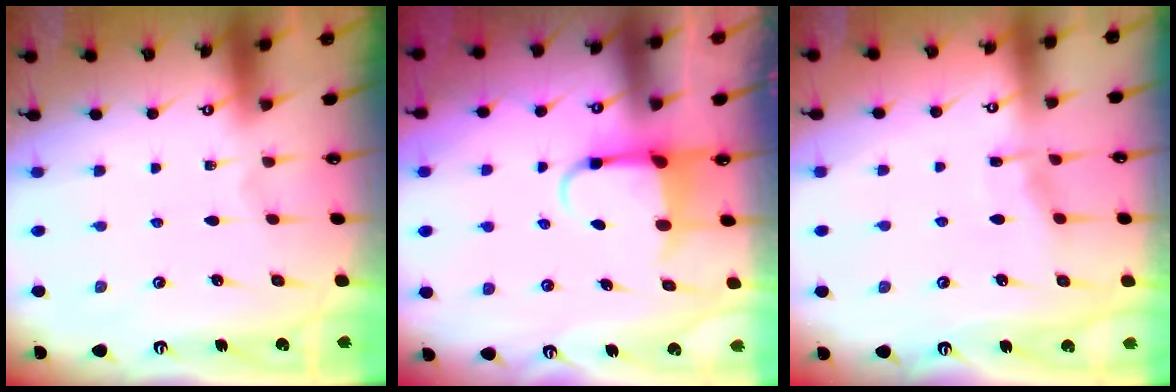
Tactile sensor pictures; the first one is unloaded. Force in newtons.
{"total": 4.1, "press": 4.1, "slide": 0.8}
{"total": 5.0, "press": 4.9, "slide": 0.3}